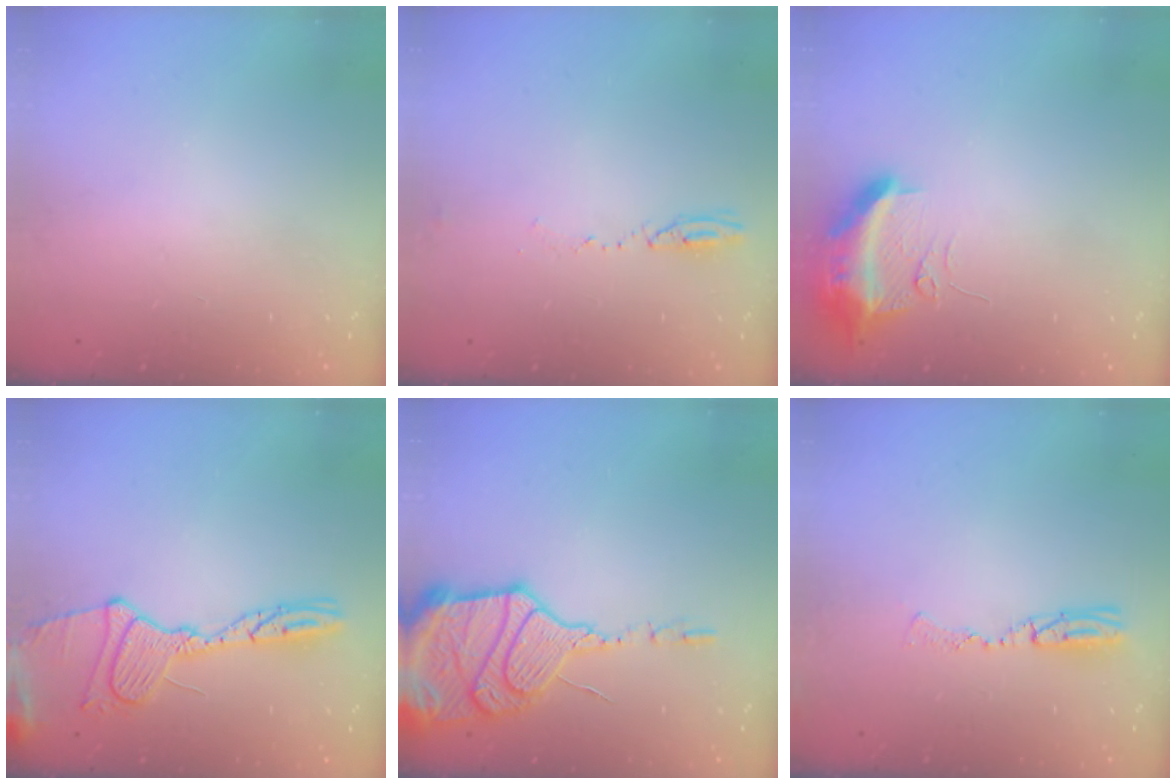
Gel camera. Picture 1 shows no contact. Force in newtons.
{"total": 3.9, "press": 3.8, "slide": 1.2}
{"total": 11.0, "press": 10.9, "slide": 1.3}
{"total": 17.1, "press": 17.1, "slide": 1.5}
{"total": 20.3, "press": 20.1, "slide": 2.1}
{"total": 6.9, "press": 6.7, "slide": 1.8}